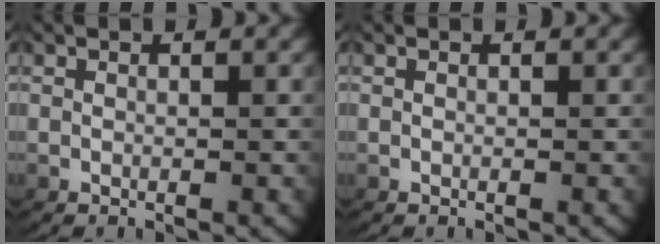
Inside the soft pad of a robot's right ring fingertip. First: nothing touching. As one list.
[{"total": 0.0}]